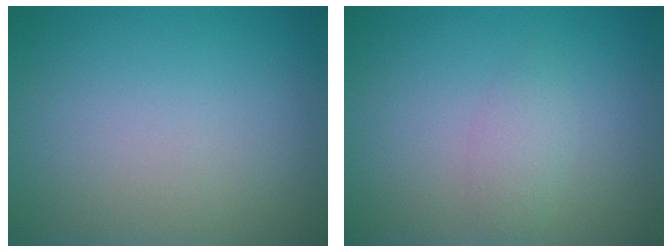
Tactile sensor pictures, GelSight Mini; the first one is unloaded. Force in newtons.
{"total": 1.6, "press": 1.6, "slide": 0.1}